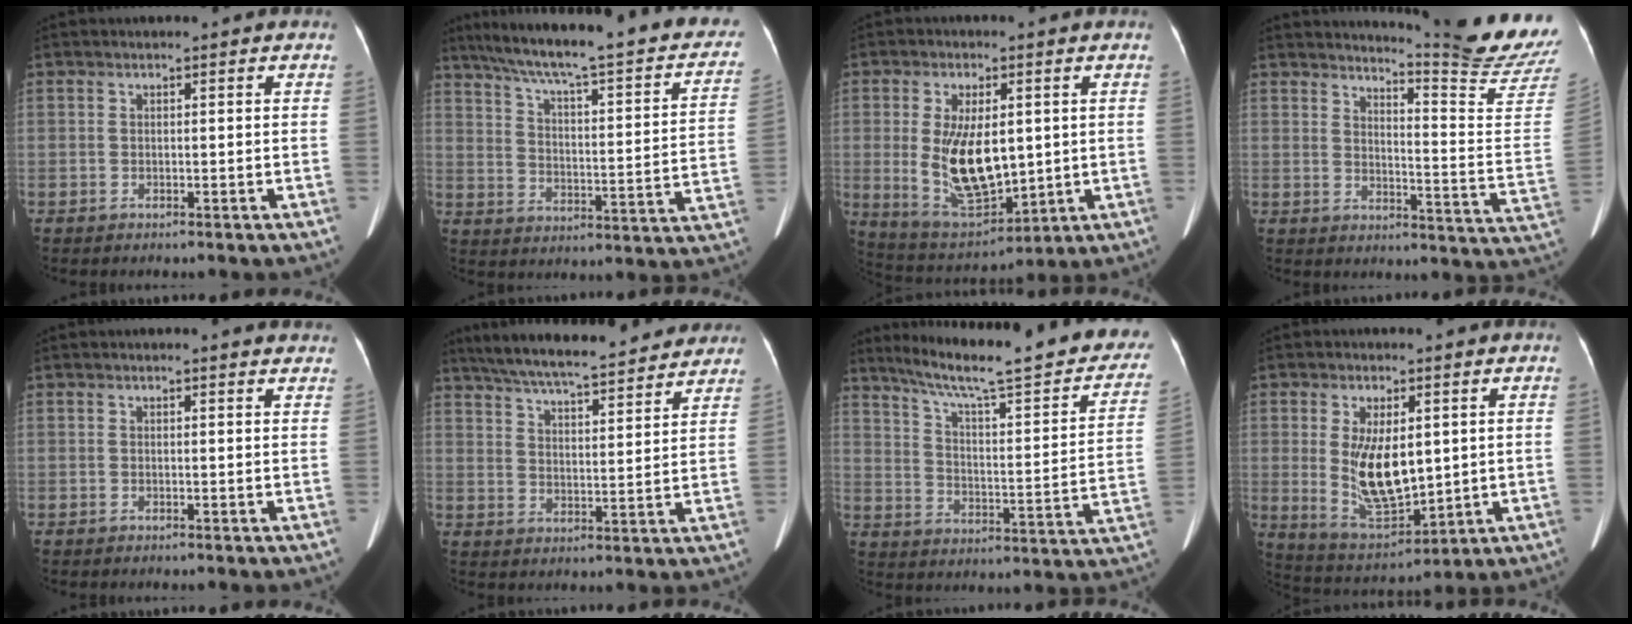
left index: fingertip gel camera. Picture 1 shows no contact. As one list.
[{"total": 29.0, "force": [22.8, 4.5, 17.3], "torque": [-0.258, -0.003, 0.290]}, {"total": 12.2, "force": [0.5, 5.3, 11.0], "torque": [-0.209, -0.009, 0.028]}, {"total": 15.8, "force": [15.0, -3.5, 3.6], "torque": [-0.058, -0.139, 0.177]}, {"total": 2.9, "force": [2.7, 0.4, 0.8], "torque": [-0.012, -0.005, 0.015]}, {"total": 22.8, "force": [20.1, 3.9, 10.1], "torque": [-0.171, 0.022, 0.275]}, {"total": 27.7, "force": [22.5, 3.4, 15.8], "torque": [-0.234, -0.031, 0.294]}, {"total": 10.7, "force": [1.2, 4.5, 9.6], "torque": [-0.181, -0.010, 0.037]}]